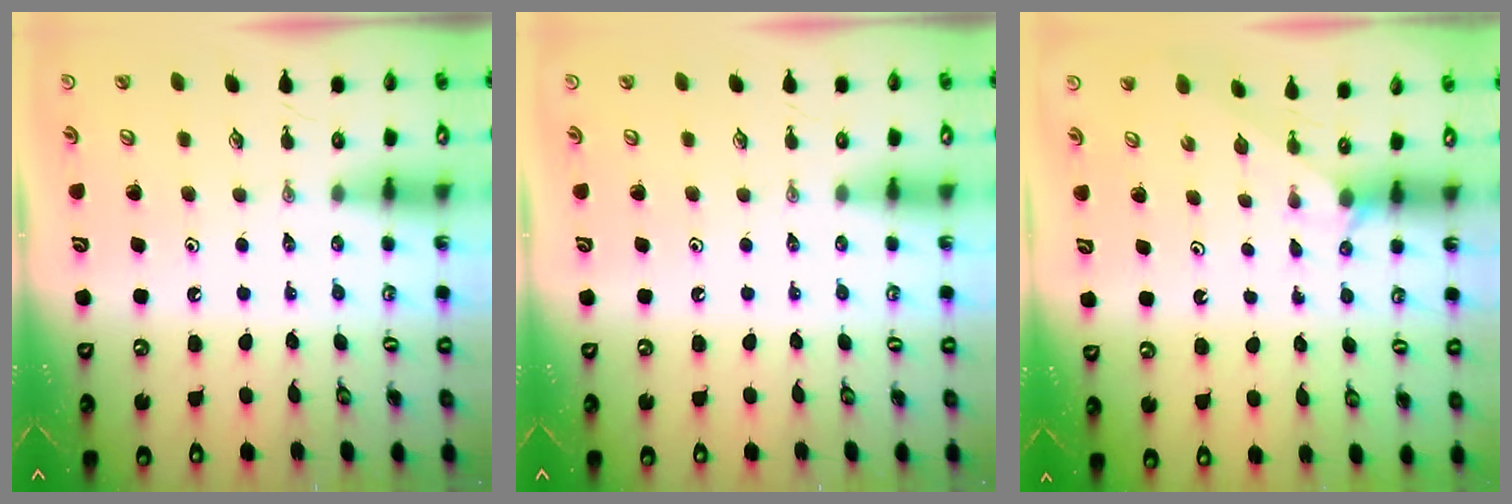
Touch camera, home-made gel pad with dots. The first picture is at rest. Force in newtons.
{"total": 0.0}
{"total": 2.5, "press": 2.5, "slide": 0.2}